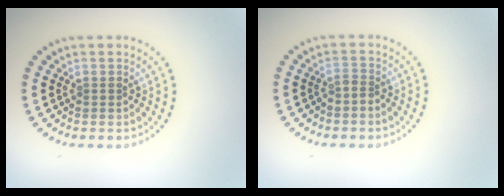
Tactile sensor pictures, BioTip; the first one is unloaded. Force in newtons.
{"total": 1.0, "press": 0.7, "slide": 0.7}